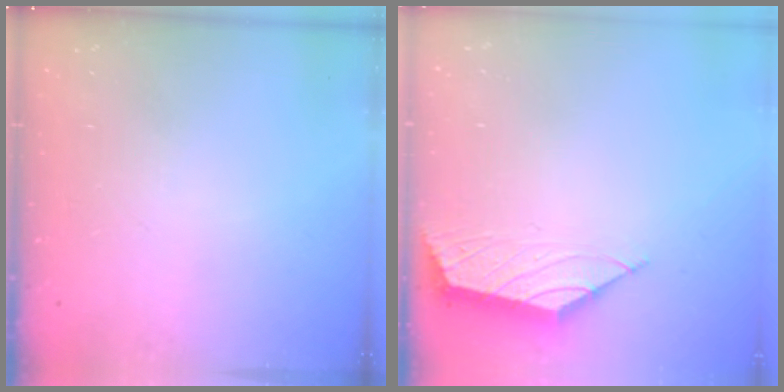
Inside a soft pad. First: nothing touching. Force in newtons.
{"total": 2.2, "press": 2.1, "slide": 0.5}